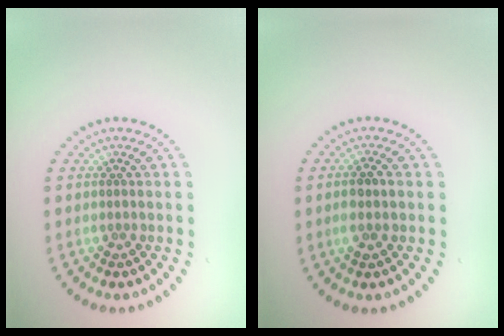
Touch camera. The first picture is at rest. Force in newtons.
{"total": 2.0, "press": 1.9, "slide": 0.5}